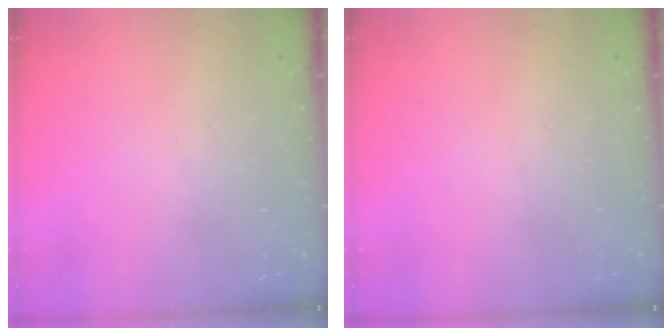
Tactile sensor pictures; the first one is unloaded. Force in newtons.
{"total": 0.0}